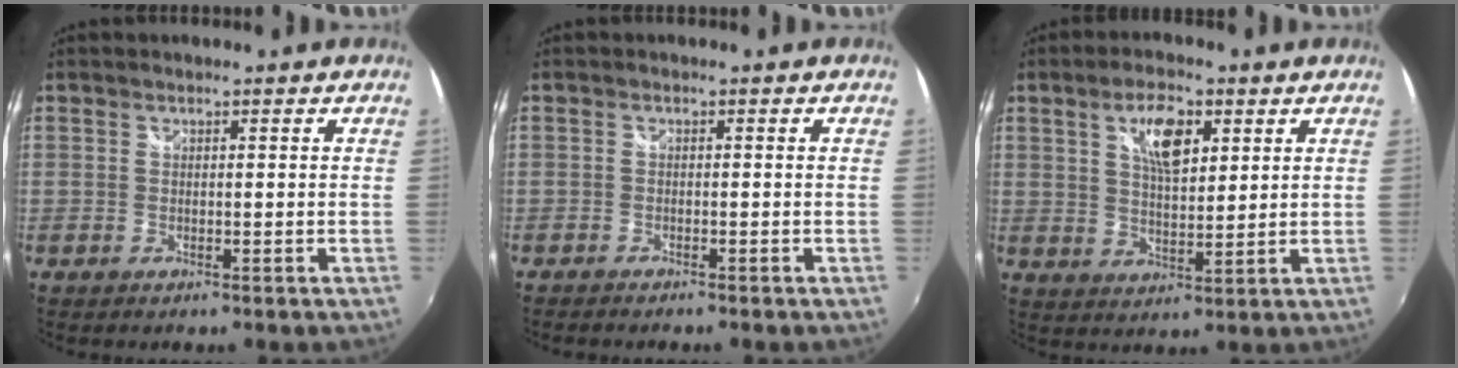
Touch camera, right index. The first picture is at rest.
{"total": 1.9, "force": [-1.8, 0.3, 0.4], "torque": [-0.019, -0.012, -0.035]}
{"total": 7.8, "force": [3.4, 3.2, 6.3], "torque": [-0.113, 0.009, 0.061]}